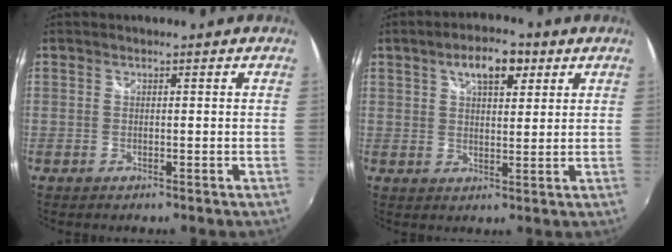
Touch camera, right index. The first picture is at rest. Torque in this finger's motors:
{"motor_torque": [0.12, 0.10, 0.14, 0.06]}